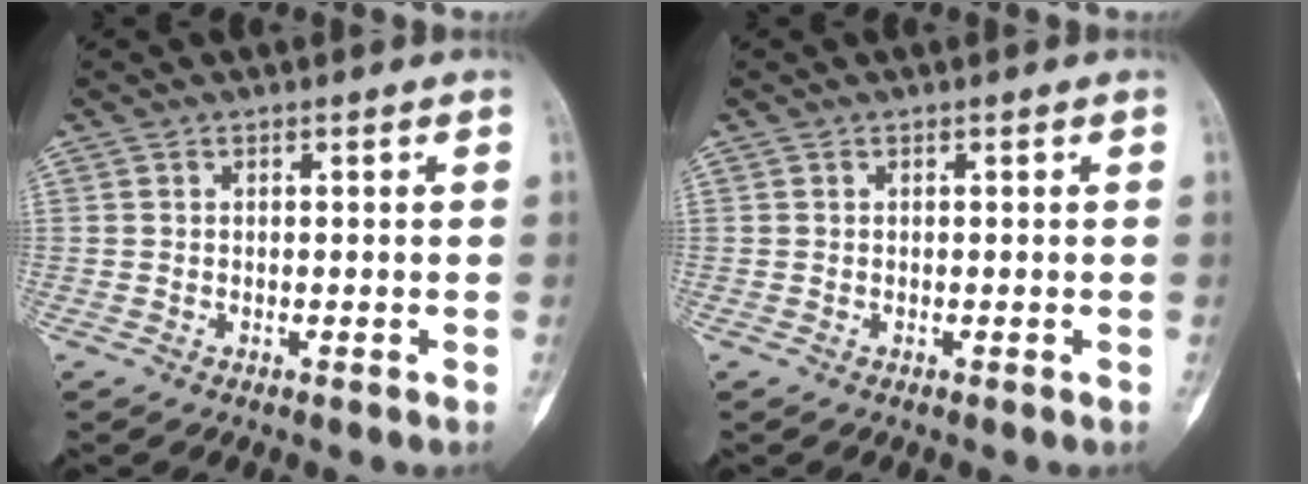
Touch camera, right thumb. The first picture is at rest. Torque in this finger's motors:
{"motor_torque": [0.00, 0.00, 0.05, 0.06, 0.00]}